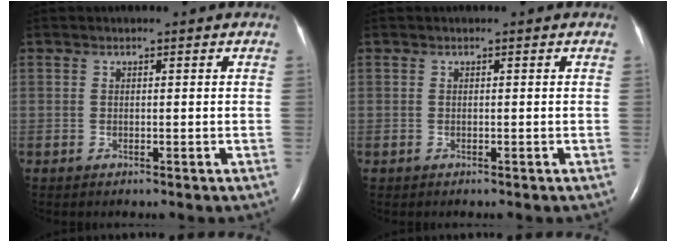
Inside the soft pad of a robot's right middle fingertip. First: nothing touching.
{"total": 0.0}